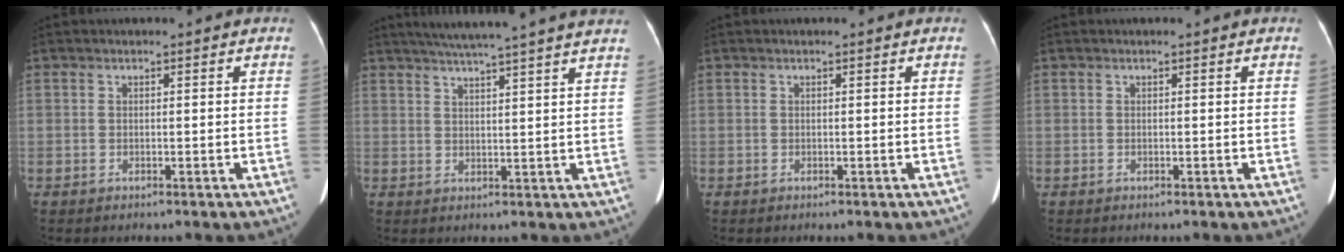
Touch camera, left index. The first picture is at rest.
{"total": 15.3, "force": [13.2, -0.8, 7.7], "torque": [-0.128, 0.013, 0.167]}
{"total": 0.0}
{"total": 0.0}